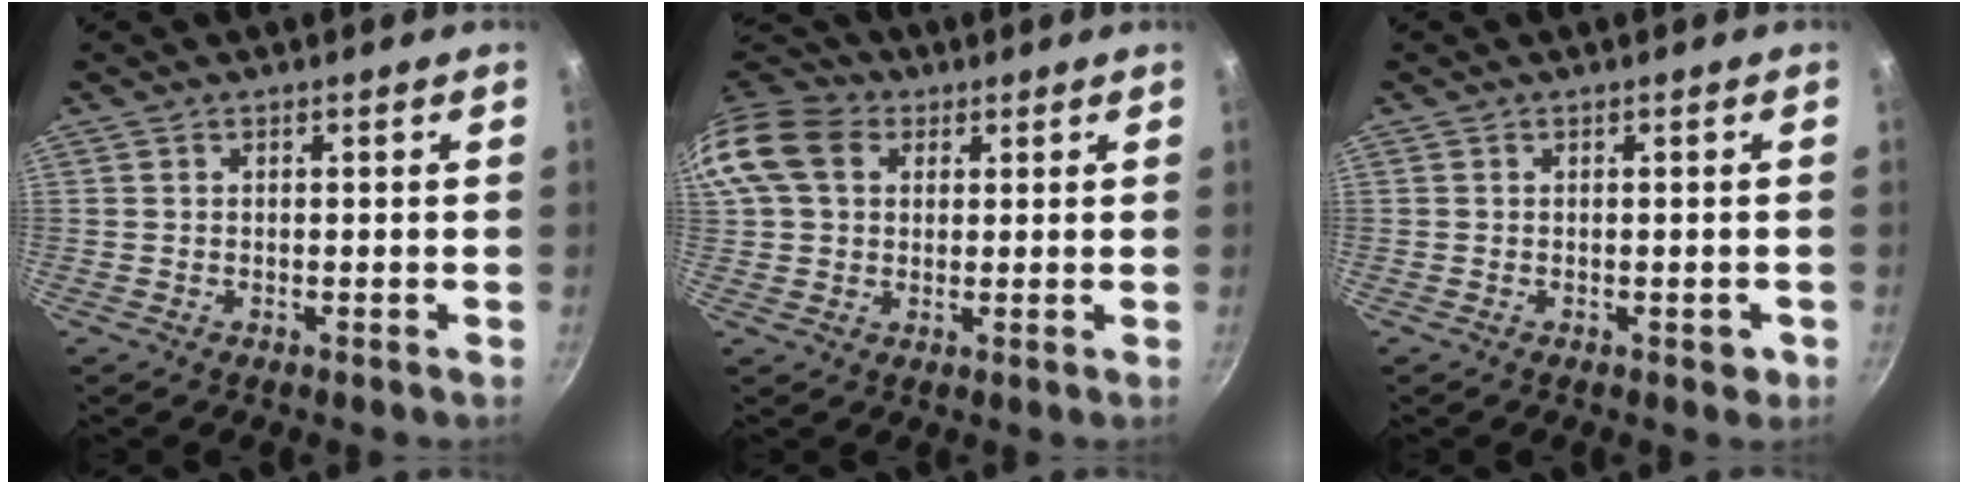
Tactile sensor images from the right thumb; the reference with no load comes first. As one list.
[{"total": 12.7, "force": [3.6, 9.9, 7.2], "torque": [-0.129, 0.020, 0.052]}, {"total": 2.0, "force": [-0.7, 1.1, 1.5], "torque": [-0.014, 0.002, -0.008]}]